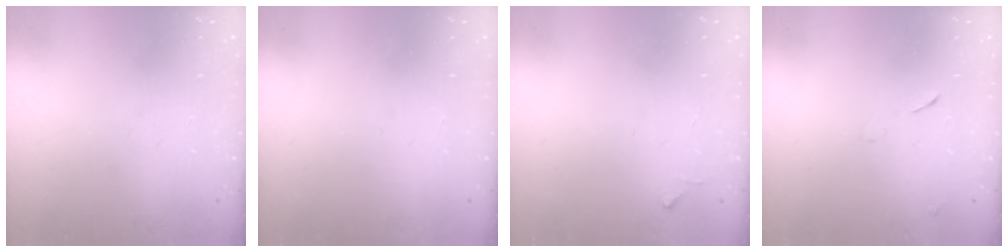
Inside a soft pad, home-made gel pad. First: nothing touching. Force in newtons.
{"total": 1.5, "press": 1.5, "slide": 0.1}
{"total": 3.4, "press": 3.4, "slide": 0.4}
{"total": 6.2, "press": 6.2, "slide": 0.6}